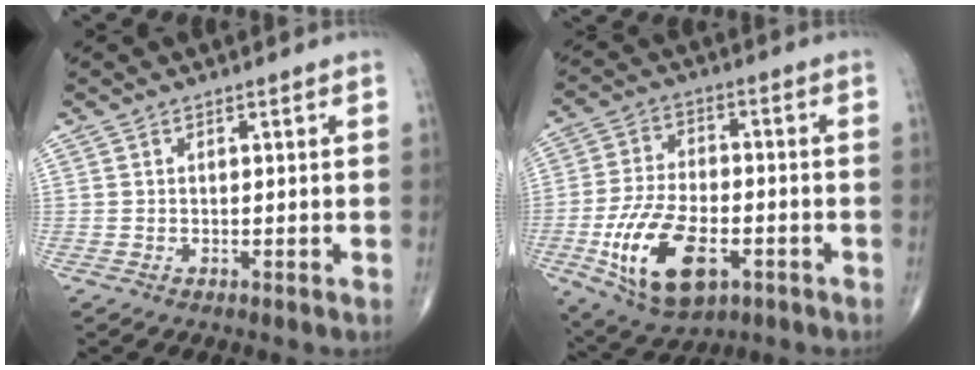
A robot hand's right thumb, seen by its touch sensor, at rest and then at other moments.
{"total": 16.3, "force": [-5.6, 8.7, 12.6], "torque": [-0.229, 0.011, -0.092]}